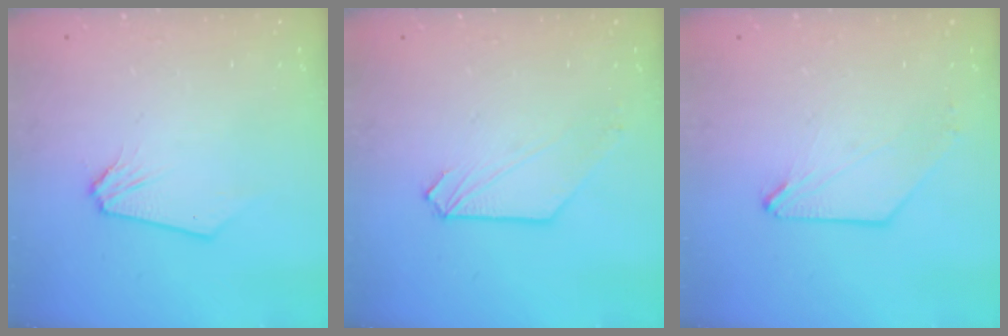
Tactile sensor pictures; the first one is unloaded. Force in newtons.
{"total": 1.1, "press": 1.1, "slide": 0.1}
{"total": 0.0}